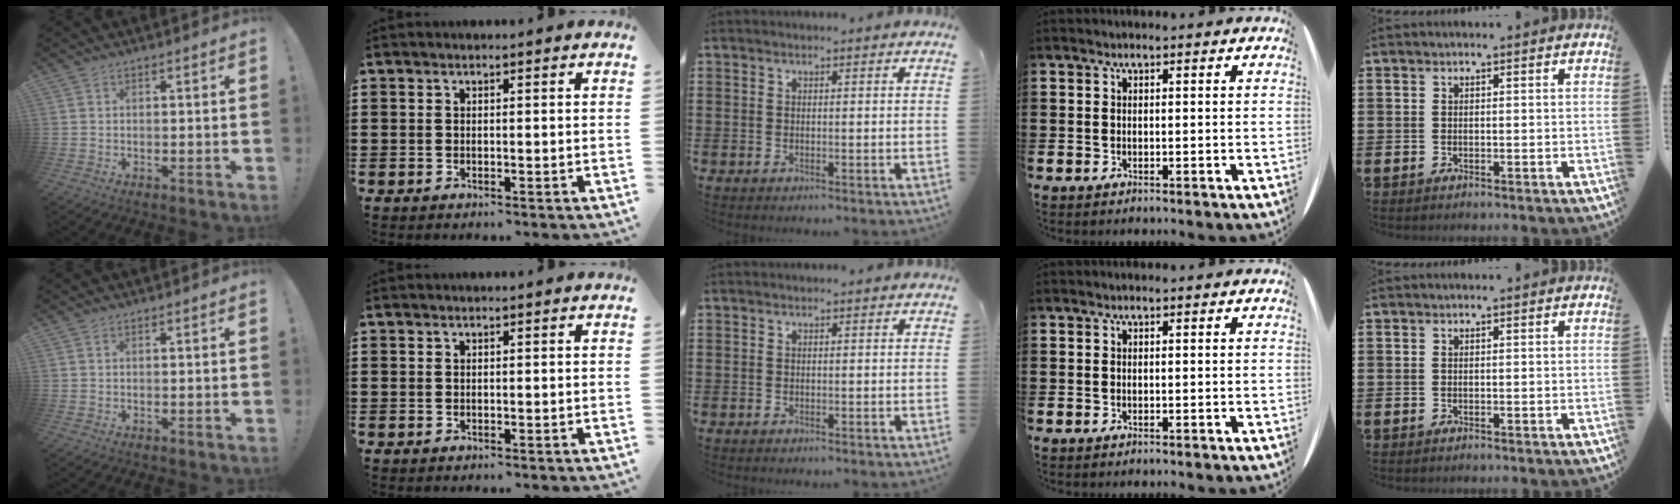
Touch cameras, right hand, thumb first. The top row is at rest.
{}